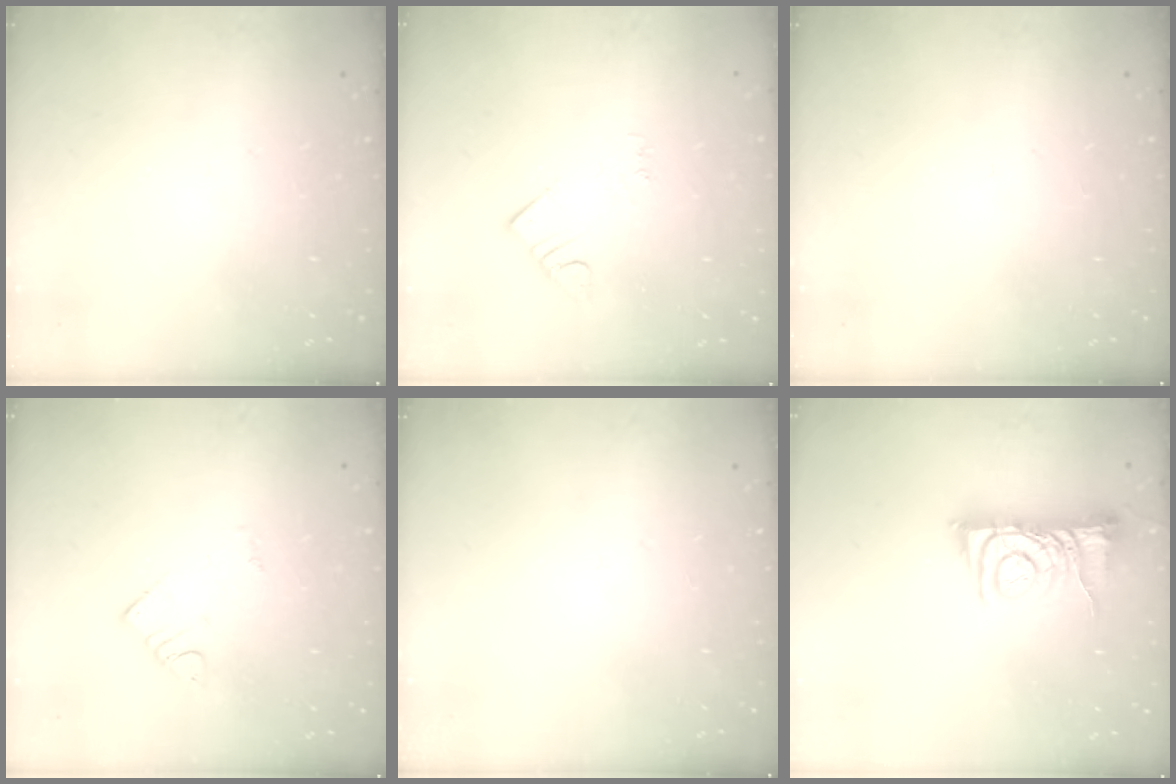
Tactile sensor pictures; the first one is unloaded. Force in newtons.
{"total": 2.8, "press": 2.8, "slide": 0.2}
{"total": 0.0}
{"total": 2.7, "press": 2.7, "slide": 0.4}
{"total": 0.0}
{"total": 8.8, "press": 8.8, "slide": 0.3}